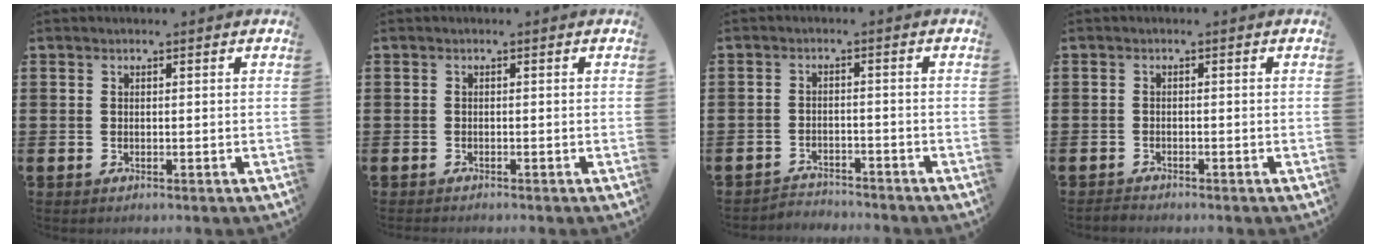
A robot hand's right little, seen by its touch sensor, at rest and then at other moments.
{"total": 0.0}
{"total": 2.3, "force": [-2.3, 0.2, -0.3], "torque": [-0.004, 0.002, -0.051]}
{"total": 0.8, "force": [-0.8, 0.2, 0.1], "torque": [-0.005, 0.000, -0.016]}